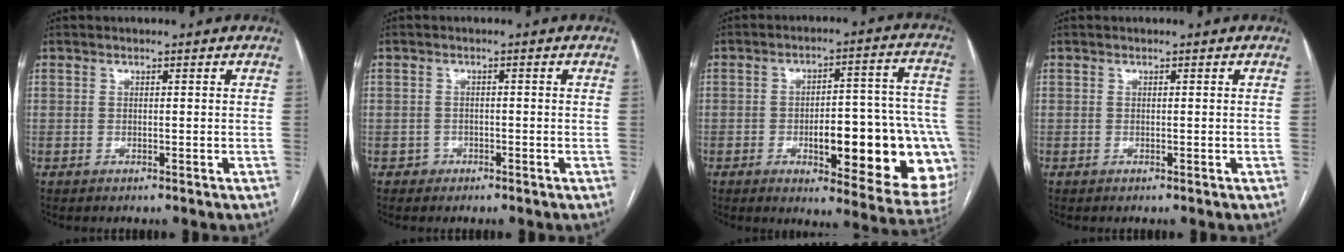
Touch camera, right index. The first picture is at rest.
{"total": 1.6, "force": [-0.9, 1.3, -0.2], "torque": [0.006, 0.008, -0.018]}
{"total": 22.8, "force": [-5.6, 6.1, 21.2], "torque": [-0.182, 0.028, -0.051]}
{"total": 0.0}